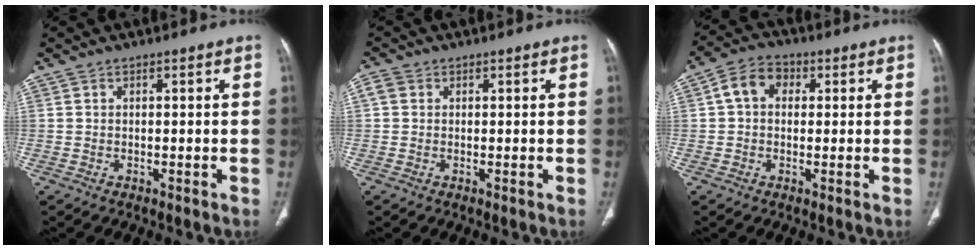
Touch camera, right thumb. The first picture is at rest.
{"total": 2.1, "force": [0.6, 1.8, 0.9], "torque": [-0.017, 0.008, 0.009]}
{"total": 6.3, "force": [1.1, 4.8, 3.9], "torque": [-0.056, 0.017, 0.010]}